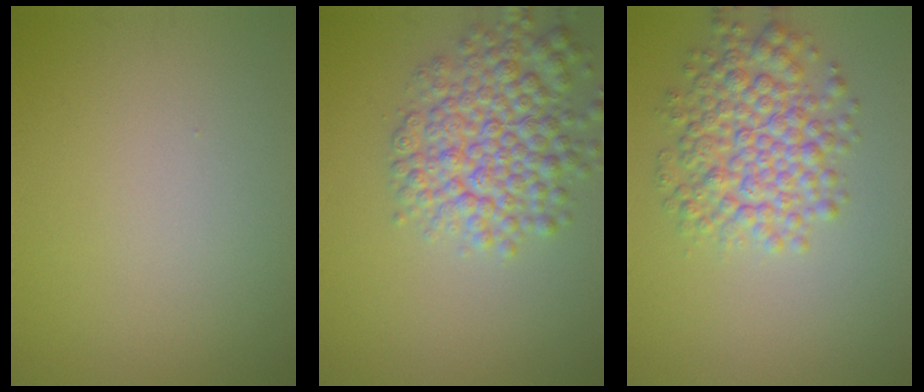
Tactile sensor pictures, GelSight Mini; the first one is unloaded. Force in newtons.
{"total": 6.7, "press": 6.7, "slide": 0.3}
{"total": 5.8, "press": 5.8, "slide": 0.2}